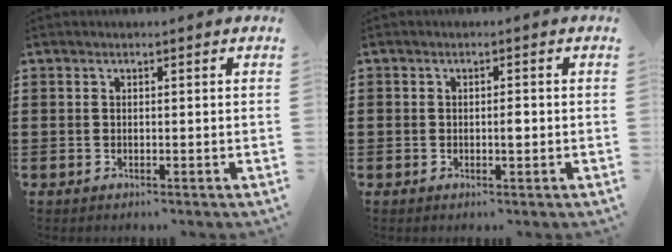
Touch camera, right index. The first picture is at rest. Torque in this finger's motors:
{"motor_torque": [1.81, 0.33, 0.51, 0.12]}